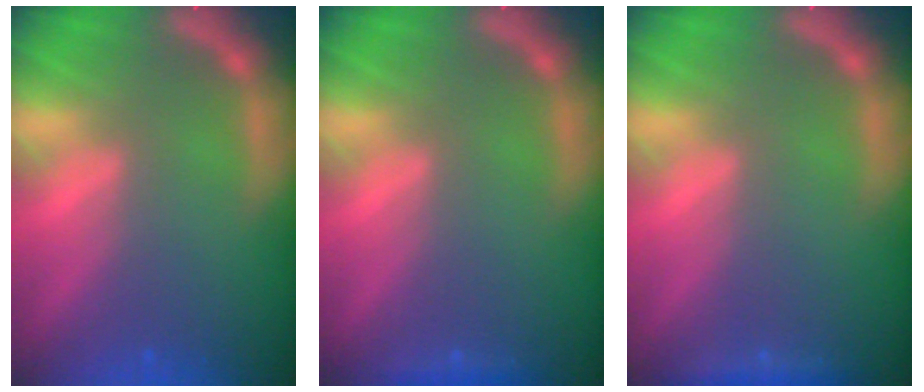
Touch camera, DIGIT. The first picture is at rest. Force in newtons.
{"total": 0.9}
{"total": 1.4}